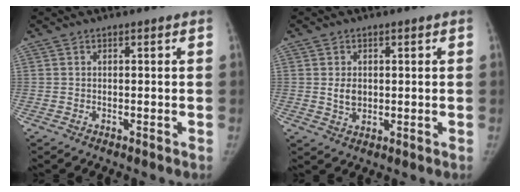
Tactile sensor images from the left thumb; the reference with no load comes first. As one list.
[{"total": 3.6, "force": [0.4, 2.8, 2.2], "torque": [-0.024, -0.006, 0.014]}]